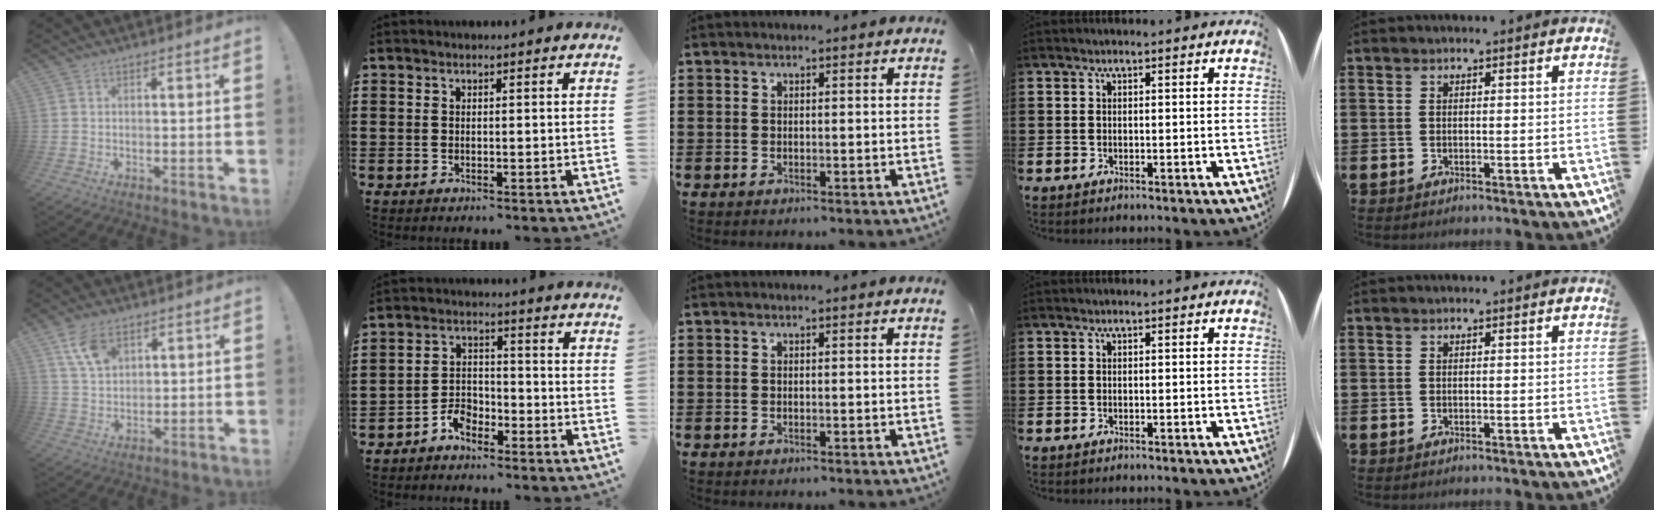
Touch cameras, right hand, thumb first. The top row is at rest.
{"thumb": {"total": 8.8, "force": [4.8, 5.3, 5.1], "torque": [-0.089, -0.013, 0.094]}, "index": {"total": 4.2, "force": [-3.3, 2.2, 1.4], "torque": [-0.036, 0.011, -0.067]}}